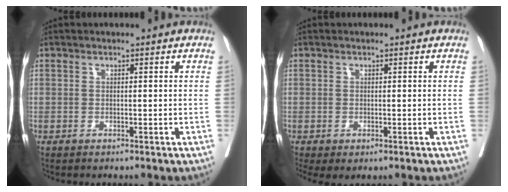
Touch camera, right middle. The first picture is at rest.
{"total": 2.3, "force": [-0.9, 1.4, 1.5], "torque": [-0.028, -0.006, -0.008]}